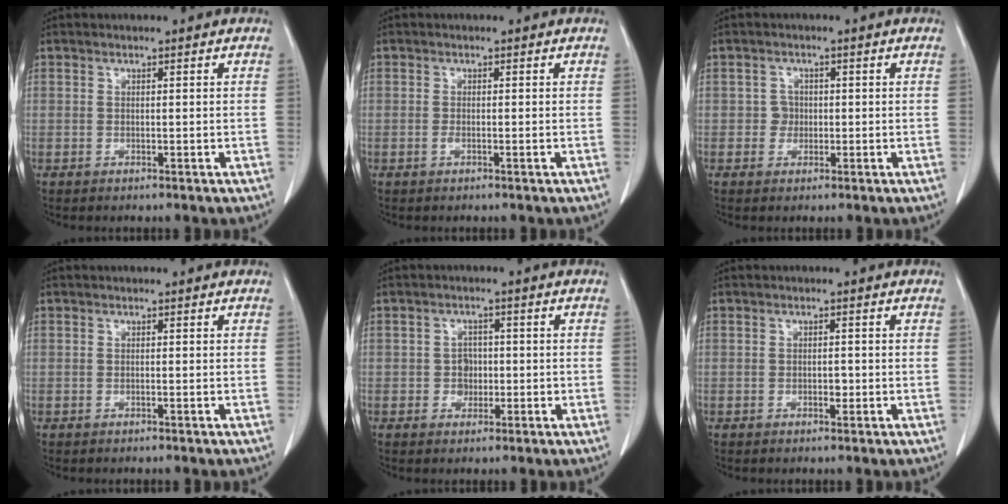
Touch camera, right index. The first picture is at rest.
{"total": 1.0, "force": [-0.3, 0.2, 0.9], "torque": [-0.017, -0.001, -0.004]}
{"total": 1.8, "force": [-0.2, 1.8, 0.3], "torque": [0.002, 0.007, -0.005]}
{"total": 0.0}
{"total": 2.7, "force": [-0.4, 2.4, 1.2], "torque": [-0.010, 0.007, -0.004]}
{"total": 1.2, "force": [-0.3, 0.6, 1.0], "torque": [-0.017, 0.000, -0.003]}